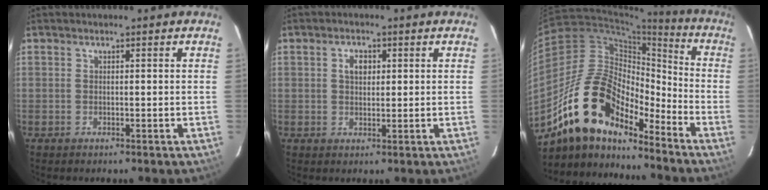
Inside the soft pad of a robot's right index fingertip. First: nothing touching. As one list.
[{"total": 2.9, "force": [0.8, 2.0, 2.0], "torque": [-0.031, 0.008, 0.014]}, {"total": 17.9, "force": [-13.8, 7.2, 8.8], "torque": [-0.156, 0.009, -0.260]}]